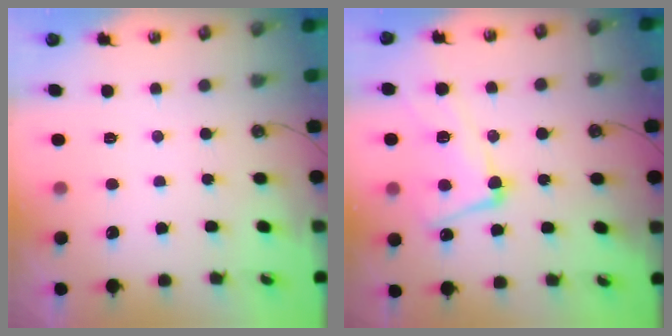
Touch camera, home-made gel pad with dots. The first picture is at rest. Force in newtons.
{"total": 7.9, "press": 7.8, "slide": 1.1}